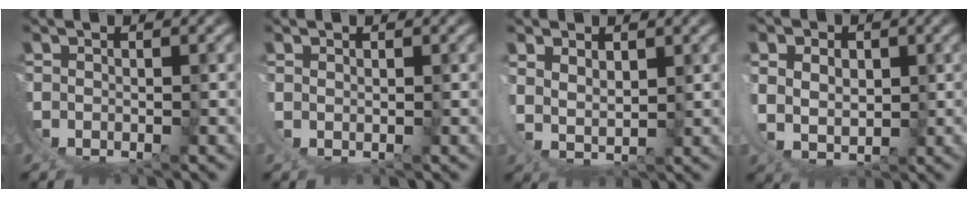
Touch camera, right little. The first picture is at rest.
{"total": 1.2, "force": [1.0, -0.6, 0.1], "torque": [-0.004, 0.000, 0.017]}
{"total": 3.5, "force": [3.0, 1.0, 1.6], "torque": [-0.034, -0.010, 0.062]}
{"total": 4.0, "force": [2.2, 2.3, 2.4], "torque": [-0.051, -0.017, 0.051]}